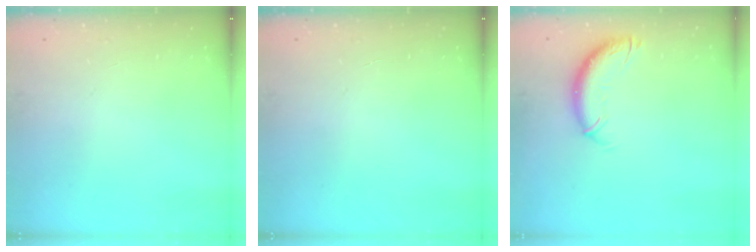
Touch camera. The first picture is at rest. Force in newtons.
{"total": 0.0}
{"total": 10.4, "press": 10.3, "slide": 0.9}